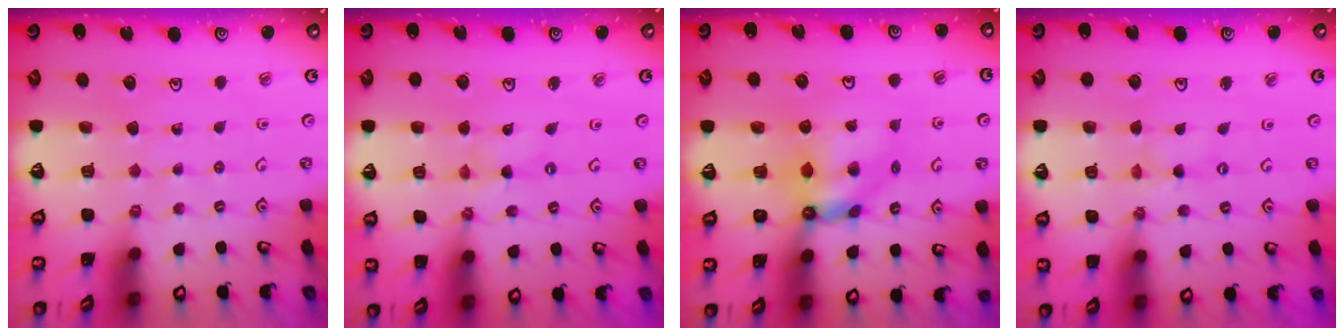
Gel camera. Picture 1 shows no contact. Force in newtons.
{"total": 0.0}
{"total": 6.8, "press": 6.8, "slide": 0.4}
{"total": 0.0}